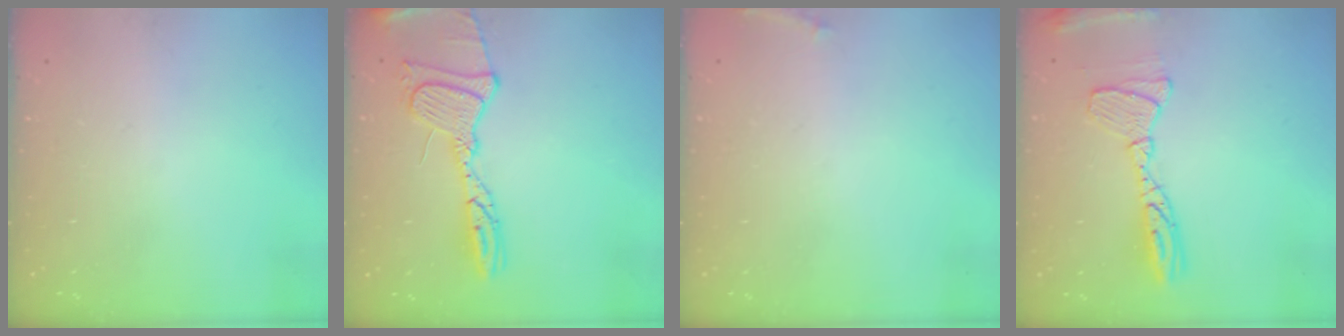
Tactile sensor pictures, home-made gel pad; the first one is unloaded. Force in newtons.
{"total": 17.1, "press": 17.1, "slide": 1.5}
{"total": 5.1, "press": 4.8, "slide": 1.8}
{"total": 14.2, "press": 14.1, "slide": 1.2}